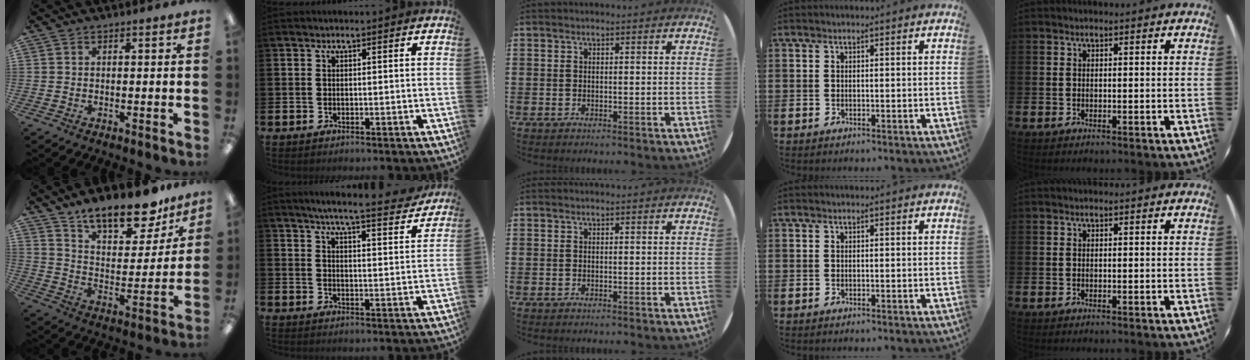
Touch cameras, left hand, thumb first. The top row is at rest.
{"thumb": {"total": 17.1, "force": [13.9, 6.4, 7.6], "torque": [-0.123, -0.095, 0.242]}, "index": {"total": 6.0, "force": [5.7, -0.2, 1.8], "torque": [-0.046, -0.037, 0.096]}}